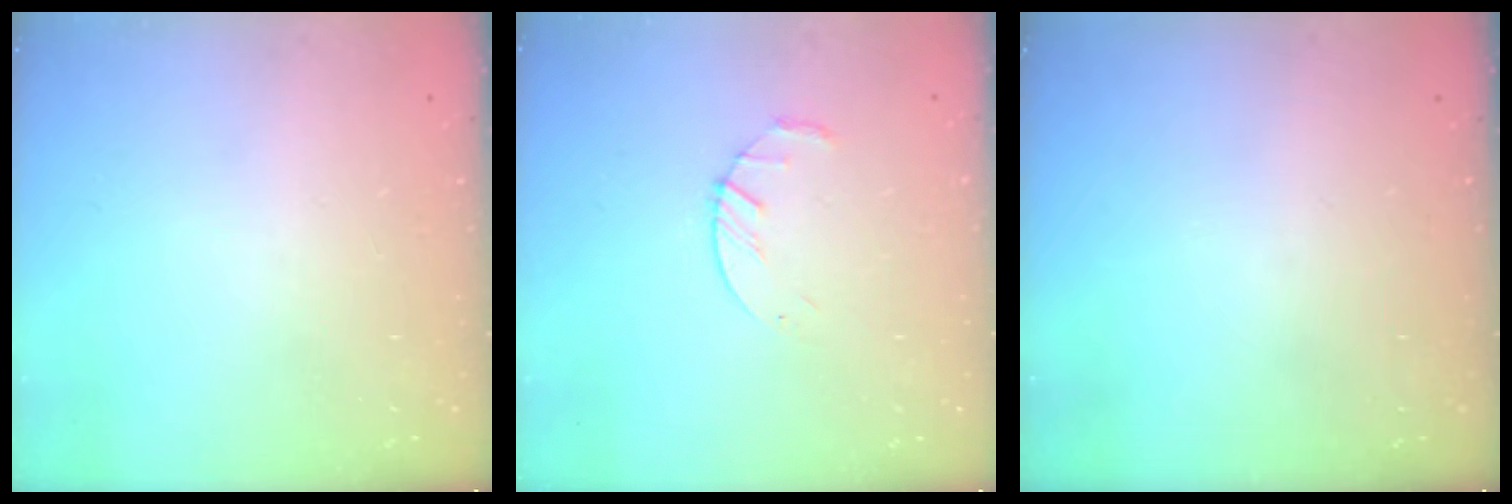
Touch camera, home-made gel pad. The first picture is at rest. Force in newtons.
{"total": 3.6, "press": 3.5, "slide": 0.5}
{"total": 0.0}